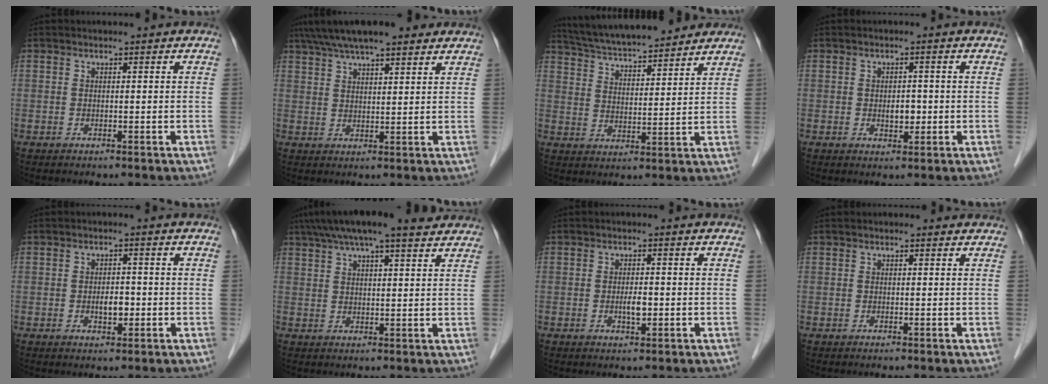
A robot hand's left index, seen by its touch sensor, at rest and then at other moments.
{"total": 13.2, "force": [10.3, 2.9, 7.6], "torque": [-0.134, 0.047, 0.161]}
{"total": 16.0, "force": [14.4, 2.3, 6.5], "torque": [-0.112, 0.028, 0.229]}
{"total": 2.3, "force": [-0.3, 1.4, 1.8], "torque": [-0.030, 0.001, 0.000]}
{"total": 2.8, "force": [-0.7, 1.4, 2.3], "torque": [-0.040, 0.003, -0.005]}
{"total": 15.0, "force": [12.1, 2.3, 8.5], "torque": [-0.148, 0.050, 0.174]}
{"total": 2.3, "force": [-0.5, 0.7, 2.1], "torque": [-0.042, 0.000, -0.005]}
{"total": 0.7, "force": [0.6, 0.3, 0.2], "torque": [-0.009, 0.004, 0.006]}